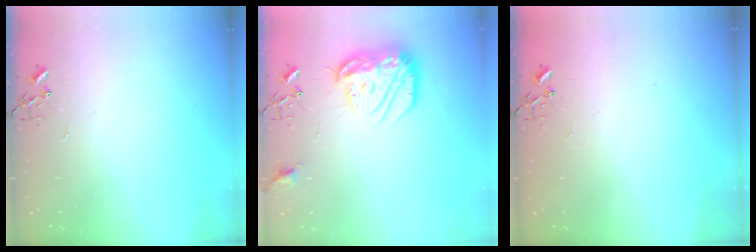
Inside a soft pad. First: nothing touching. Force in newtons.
{"total": 18.0, "press": 17.9, "slide": 1.6}
{"total": 1.3, "press": 1.2, "slide": 0.1}